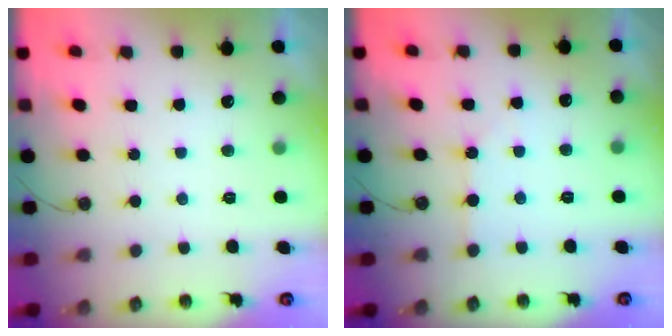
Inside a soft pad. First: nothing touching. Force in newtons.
{"total": 2.6, "press": 2.5, "slide": 0.5}